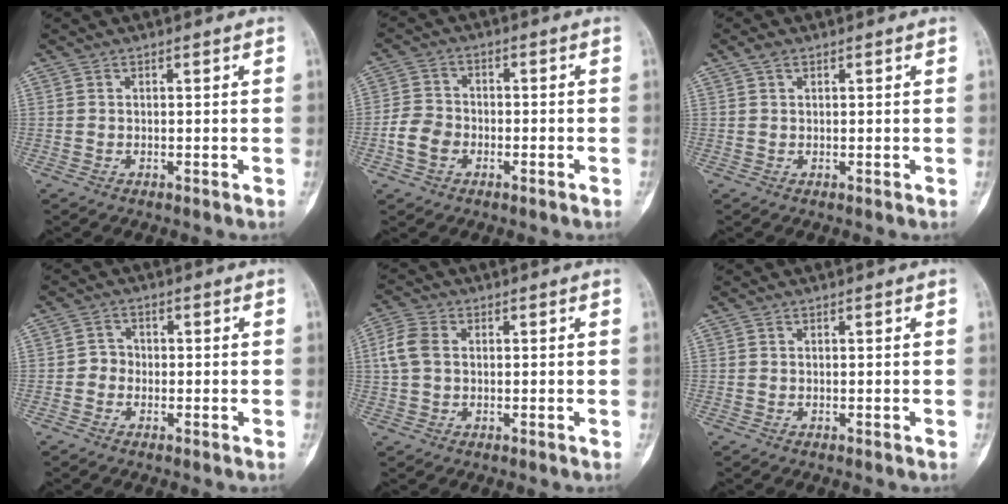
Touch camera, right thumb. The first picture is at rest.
{"total": 5.7, "force": [-2.2, 4.1, 3.2], "torque": [-0.056, 0.019, -0.046]}
{"total": 1.5, "force": [0.9, 0.8, 0.9], "torque": [-0.017, 0.006, 0.015]}
{"total": 2.4, "force": [-0.7, 2.2, 0.8], "torque": [0.001, 0.010, -0.022]}
{"total": 5.6, "force": [0.6, 4.0, 3.9], "torque": [-0.095, 0.014, 0.009]}
{"total": 0.0}